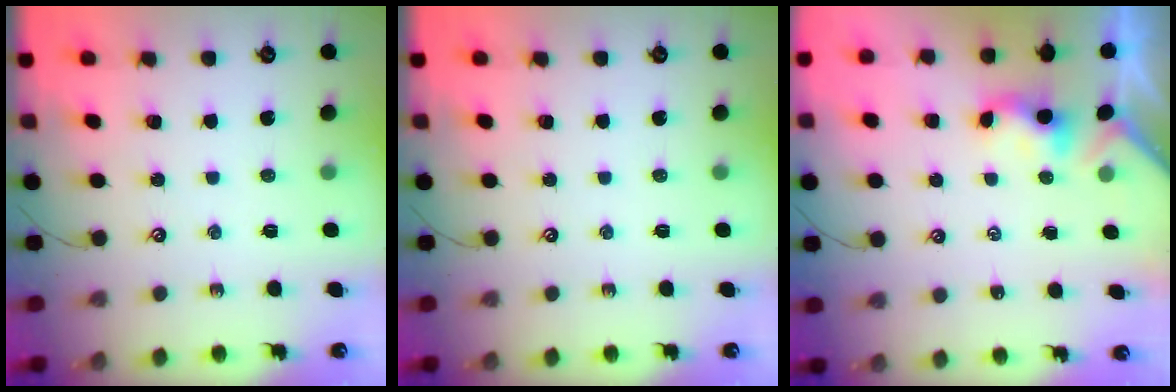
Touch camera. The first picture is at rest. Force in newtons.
{"total": 0.0}
{"total": 0.6, "press": 0.4, "slide": 0.3}